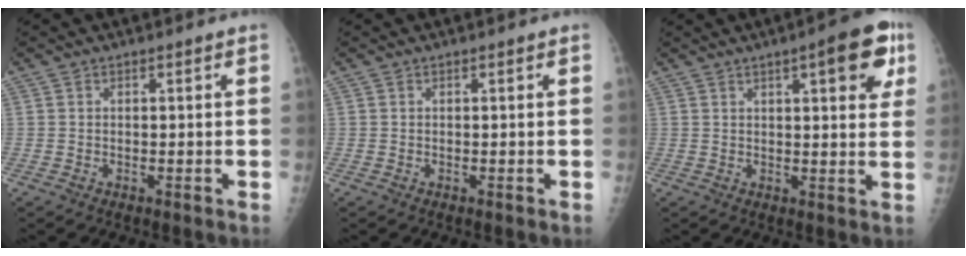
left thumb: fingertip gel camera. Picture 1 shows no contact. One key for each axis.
{"total": 0.0}
{"total": 10.4, "fx": 4.6, "fy": 3.1, "fz": 8.8, "tx": -0.084, "ty": -0.009, "tz": 0.052}